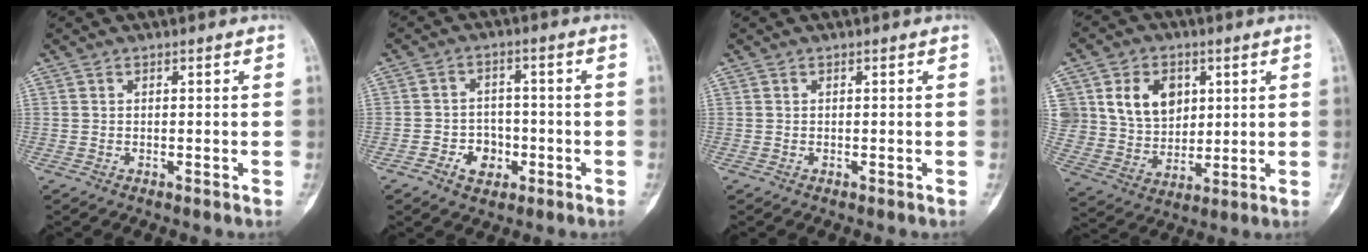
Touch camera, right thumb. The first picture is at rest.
{"total": 5.6, "force": [-2.3, 4.4, 2.6], "torque": [-0.016, 0.021, -0.036]}
{"total": 0.0}
{"total": 13.0, "force": [4.4, 10.1, 6.8], "torque": [-0.080, -0.016, 0.092]}